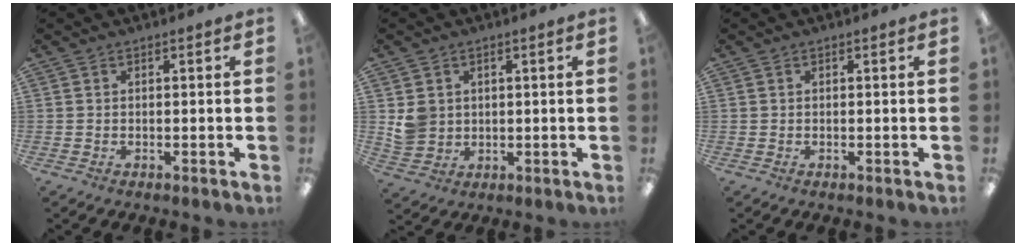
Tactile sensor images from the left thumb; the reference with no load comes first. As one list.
[{"total": 4.7, "force": [1.4, 4.3, 1.1], "torque": [-0.015, 0.004, 0.026]}, {"total": 0.0}]